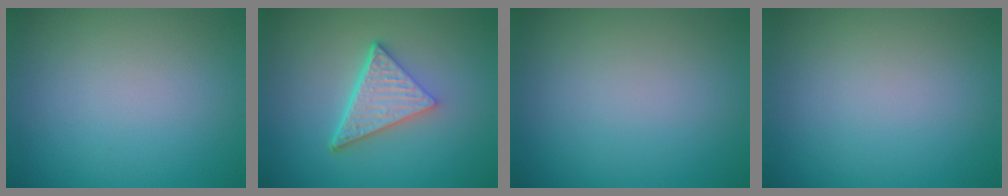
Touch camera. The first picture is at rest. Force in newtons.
{"total": 5.1, "press": 3.6, "slide": 3.7}
{"total": 0.0}
{"total": 0.0}